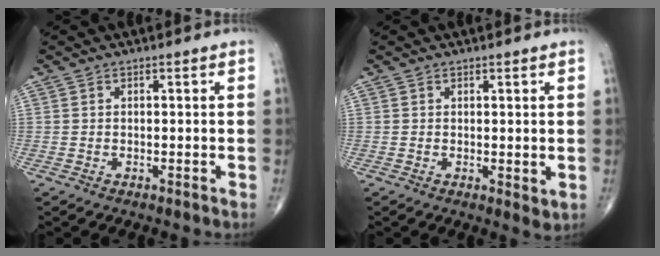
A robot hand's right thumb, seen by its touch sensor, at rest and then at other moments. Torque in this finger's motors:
{"motor_torque": [-0.58, 0.09, -0.29, -0.14, 0.04]}